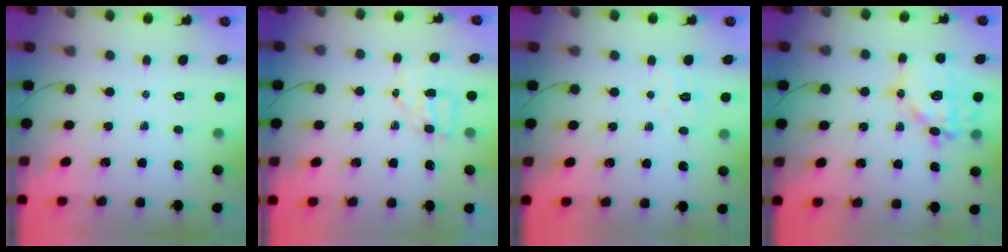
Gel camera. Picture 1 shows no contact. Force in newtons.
{"total": 4.8, "press": 4.7, "slide": 0.7}
{"total": 3.3, "press": 3.2, "slide": 0.9}
{"total": 15.9, "press": 15.6, "slide": 3.2}